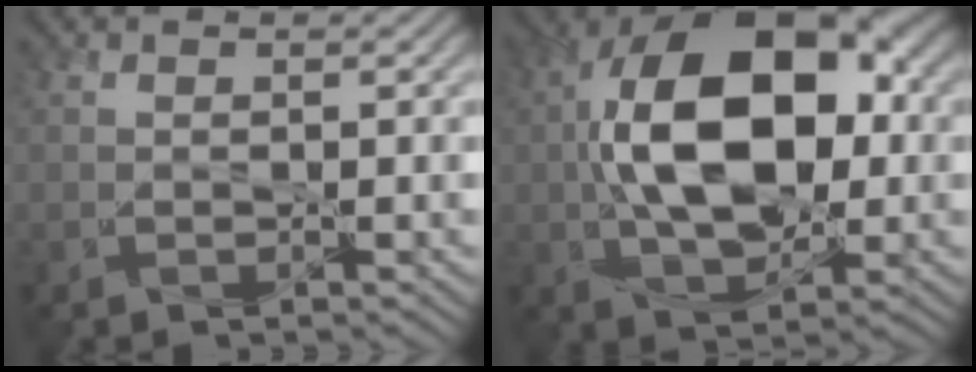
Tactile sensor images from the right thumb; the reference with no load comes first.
{"total": 16.4, "force": [0.9, 9.6, 13.3], "torque": [-0.241, 0.025, 0.002]}